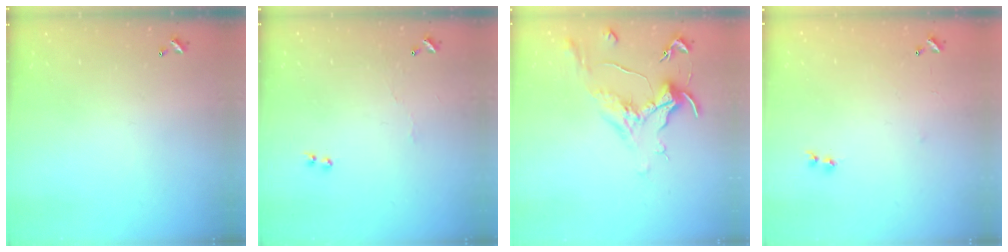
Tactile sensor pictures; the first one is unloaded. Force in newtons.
{"total": 3.0, "press": 2.9, "slide": 0.6}
{"total": 1.7, "press": 1.6, "slide": 0.6}
{"total": 6.1, "press": 6.1, "slide": 0.7}